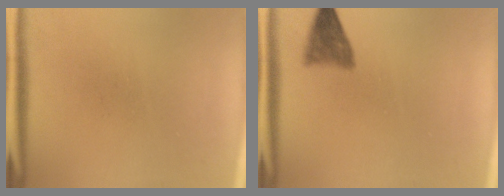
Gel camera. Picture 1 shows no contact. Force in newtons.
{"total": 3.3}